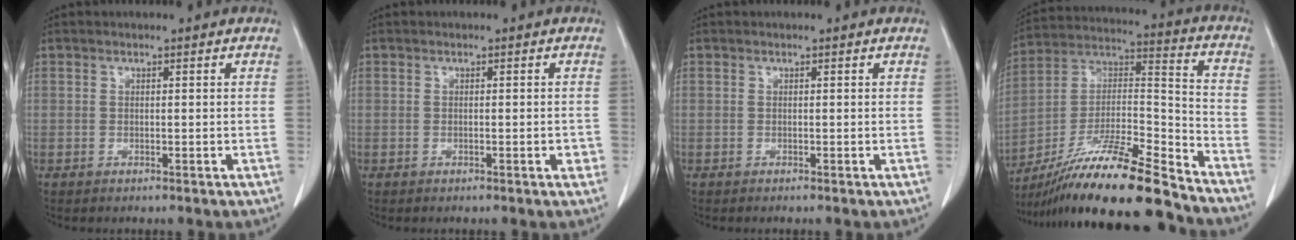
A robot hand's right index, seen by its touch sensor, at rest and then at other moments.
{"total": 1.3, "force": [-0.5, 0.3, 1.2], "torque": [-0.013, 0.001, -0.006]}
{"total": 0.0}
{"total": 22.2, "force": [-18.1, 1.1, 12.7], "torque": [-0.228, -0.005, -0.326]}